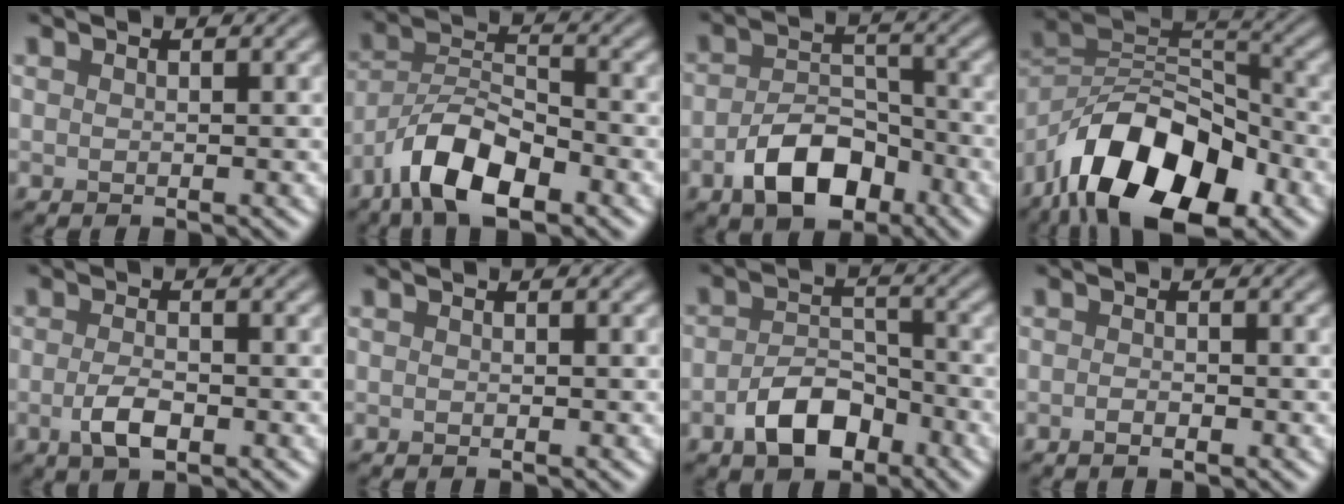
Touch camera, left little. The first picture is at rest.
{"total": 7.2, "force": [-4.5, 2.8, 4.9], "torque": [-0.080, 0.009, -0.089]}
{"total": 6.1, "force": [-3.1, 3.5, 3.8], "torque": [-0.065, -0.001, -0.055]}
{"total": 13.8, "force": [-8.1, 6.6, 9.0], "torque": [-0.147, 0.007, -0.157]}
{"total": 2.7, "force": [-1.0, 1.1, 2.3], "torque": [-0.049, -0.004, -0.022]}
{"total": 0.0}
{"total": 4.9, "force": [-2.6, 2.8, 3.0], "torque": [-0.049, 0.003, -0.049]}
{"total": 1.0, "force": [-0.5, 0.3, 0.8], "torque": [-0.014, -0.002, -0.009]}